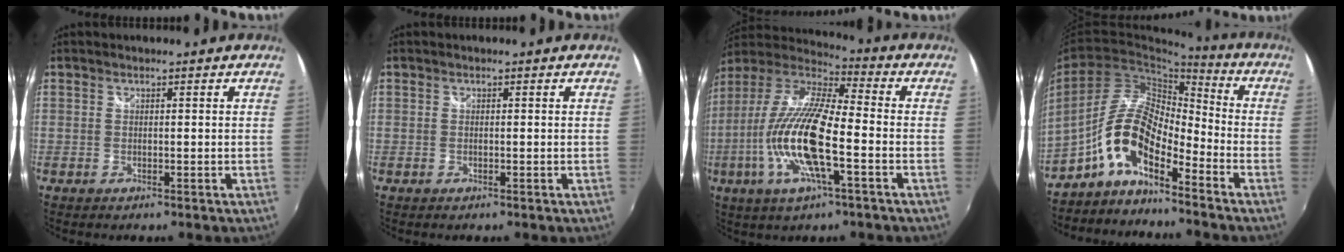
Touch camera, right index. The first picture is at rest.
{"total": 0.0}
{"total": 18.4, "force": [-5.2, 4.1, 17.2], "torque": [-0.341, -0.017, -0.108]}
{"total": 10.4, "force": [-6.2, 3.5, 7.5], "torque": [-0.151, 0.015, -0.127]}